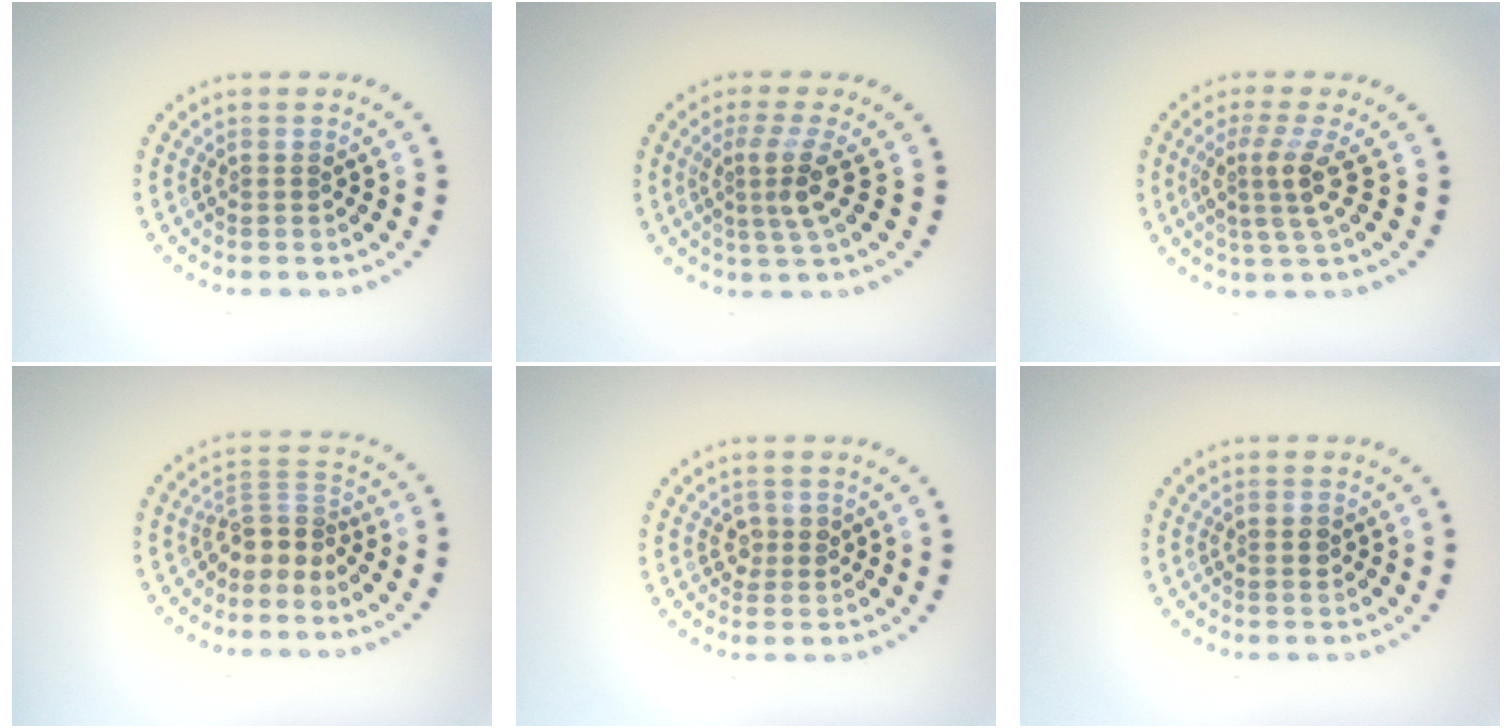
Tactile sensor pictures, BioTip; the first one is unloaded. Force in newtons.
{"total": 3.2, "press": 2.3, "slide": 2.2}
{"total": 3.1, "press": 2.3, "slide": 2.1}
{"total": 2.9, "press": 2.1, "slide": 2.0}
{"total": 1.5, "press": 1.4, "slide": 0.4}
{"total": 1.4, "press": 1.4, "slide": 0.2}